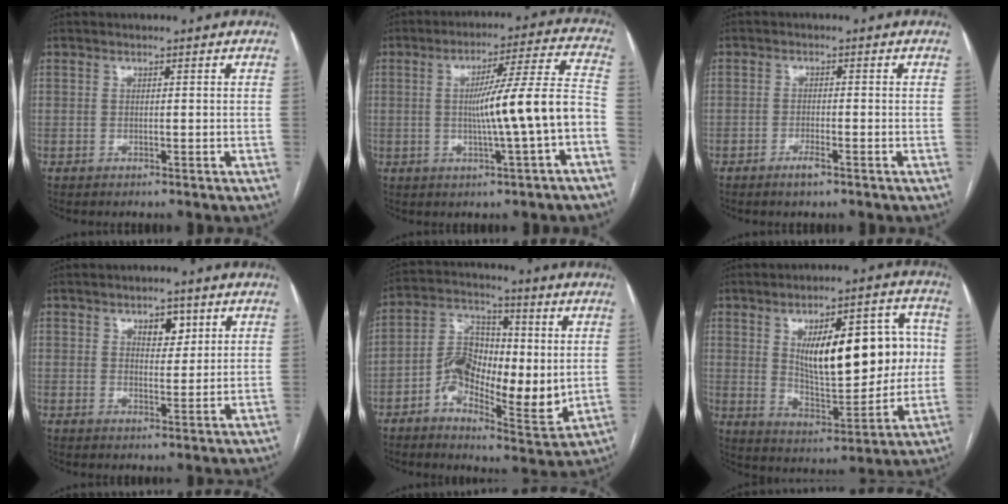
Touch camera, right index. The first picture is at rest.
{"total": 12.1, "force": [-2.4, -0.6, 11.8], "torque": [-0.180, 0.016, -0.036]}
{"total": 2.2, "force": [-1.5, 0.3, 1.6], "torque": [-0.030, -0.001, -0.025]}
{"total": 3.8, "force": [1.9, 2.0, 2.6], "torque": [-0.036, 0.003, 0.030]}
{"total": 13.4, "force": [-1.3, 7.0, 11.3], "torque": [-0.210, 0.017, -0.022]}
{"total": 18.5, "force": [3.1, 7.2, 16.8], "torque": [-0.246, 0.027, 0.058]}